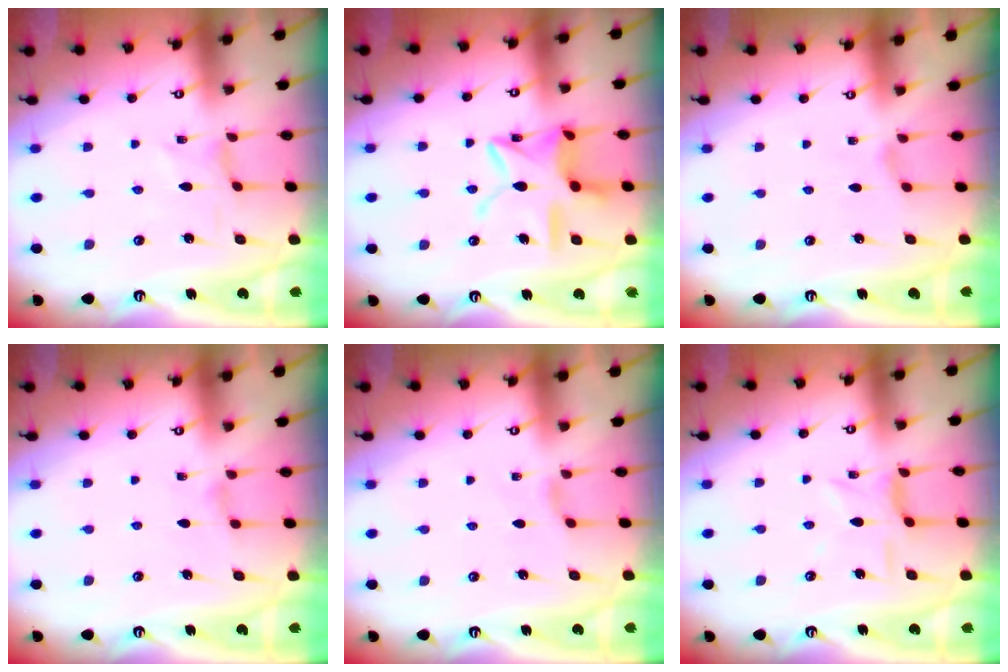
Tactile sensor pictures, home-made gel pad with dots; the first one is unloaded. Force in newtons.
{"total": 13.6, "press": 13.6, "slide": 1.0}
{"total": 1.0, "press": 1.0, "slide": 0.2}
{"total": 2.9, "press": 2.9, "slide": 0.4}
{"total": 2.3, "press": 2.2, "slide": 0.5}
{"total": 4.0, "press": 3.9, "slide": 0.5}